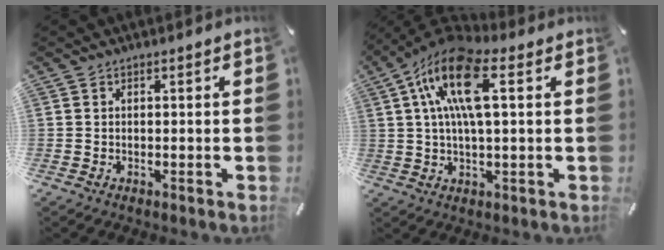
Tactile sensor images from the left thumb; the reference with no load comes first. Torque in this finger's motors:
{"motor_torque": [0.26, 1.54, 2.11, -0.66, 0.77]}